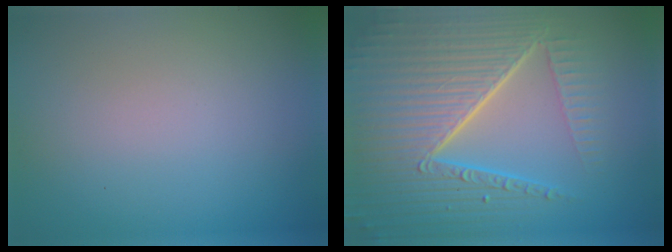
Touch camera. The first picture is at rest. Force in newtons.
{"total": 10.4, "press": 6.7, "slide": 7.9}